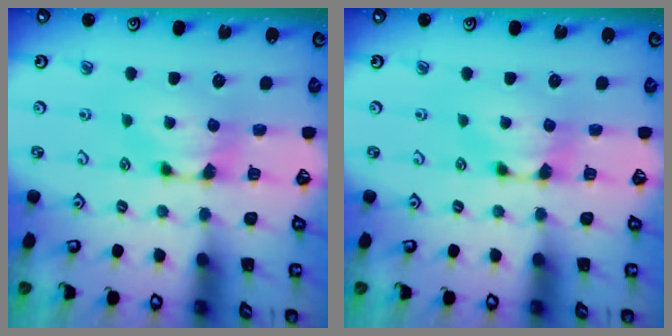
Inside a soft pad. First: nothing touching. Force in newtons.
{"total": 0.0}